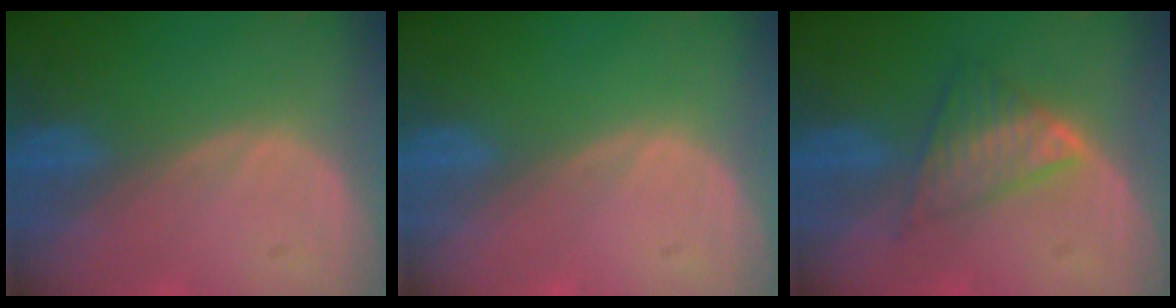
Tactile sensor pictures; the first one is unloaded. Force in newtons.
{"total": 0.0}
{"total": 5.8, "press": 5.5, "slide": 2.1}